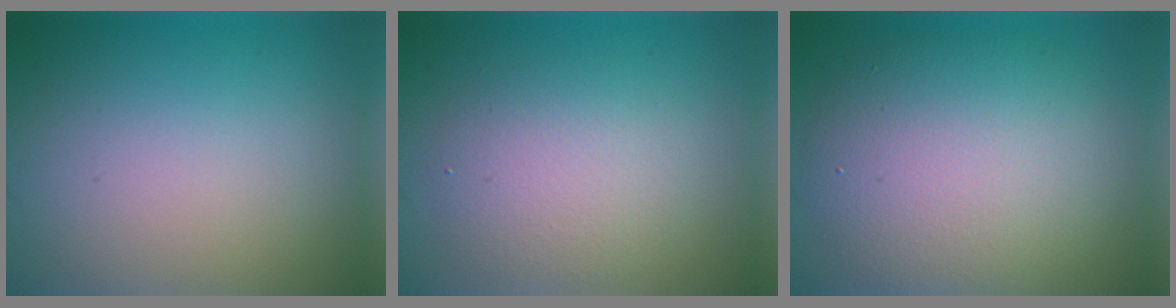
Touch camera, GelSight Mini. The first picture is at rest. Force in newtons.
{"total": 3.7, "press": 3.7, "slide": 0.2}
{"total": 8.5, "press": 8.5, "slide": 0.5}